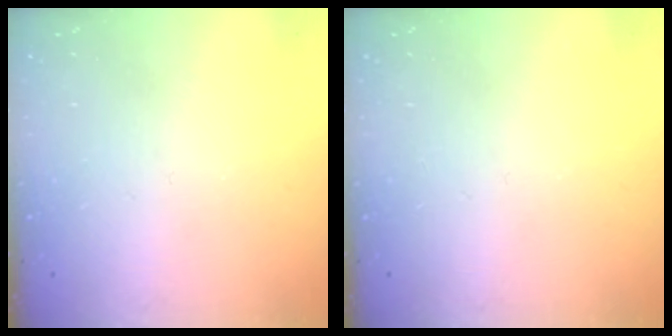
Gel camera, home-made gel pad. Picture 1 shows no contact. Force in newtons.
{"total": 0.0}